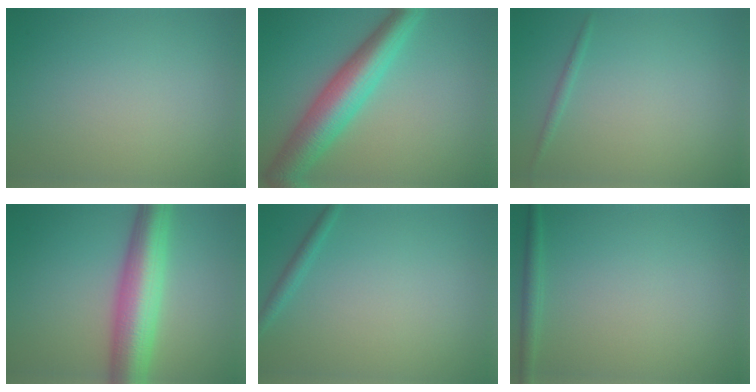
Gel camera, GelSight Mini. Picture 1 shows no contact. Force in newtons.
{"total": 7.5, "press": 7.5, "slide": 0.2}
{"total": 0.7, "press": 0.7, "slide": 0.0}
{"total": 8.3, "press": 8.2, "slide": 0.4}
{"total": 1.1, "press": 1.1, "slide": 0.0}
{"total": 1.4, "press": 1.4, "slide": 0.1}